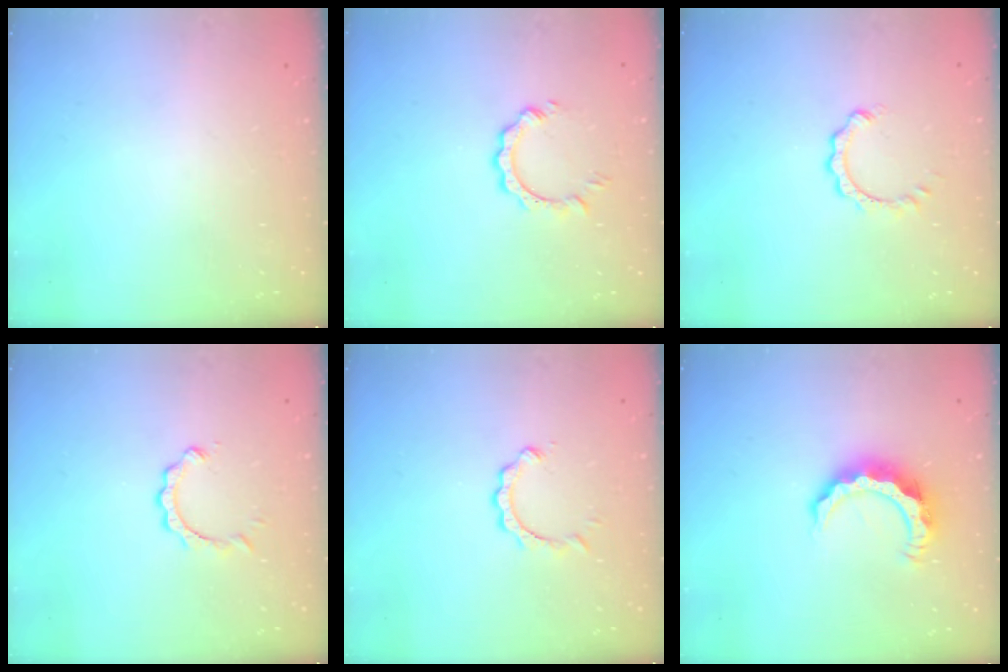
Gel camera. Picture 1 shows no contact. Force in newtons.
{"total": 4.8, "press": 4.8, "slide": 0.5}
{"total": 1.9, "press": 1.9, "slide": 0.2}
{"total": 2.1, "press": 2.1, "slide": 0.2}
{"total": 2.1, "press": 2.1, "slide": 0.2}
{"total": 9.0, "press": 9.0, "slide": 0.4}